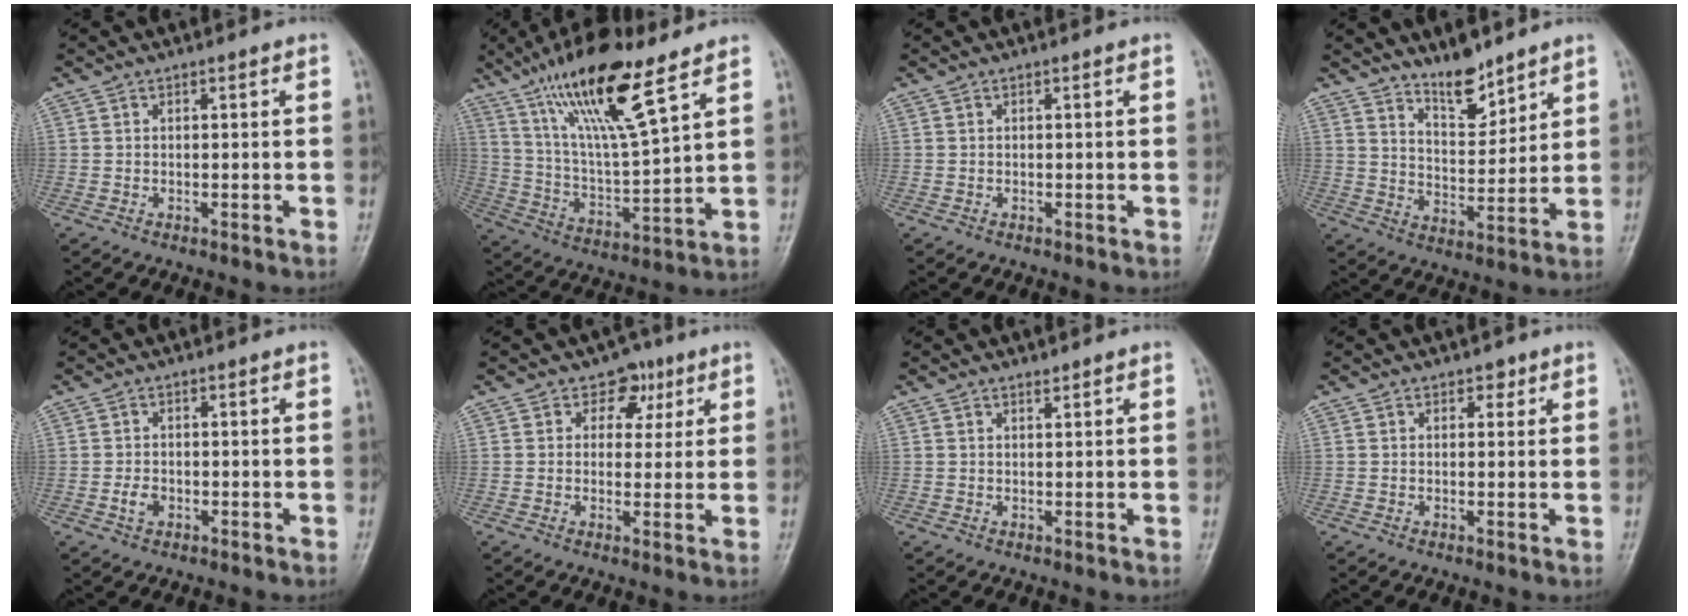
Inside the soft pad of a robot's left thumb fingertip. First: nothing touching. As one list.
[{"total": 18.6, "force": [11.5, 4.1, 14.0], "torque": [-0.239, -0.050, 0.217]}, {"total": 0.0}, {"total": 8.3, "force": [6.8, 2.9, 3.8], "torque": [-0.040, -0.061, 0.124]}, {"total": 2.5, "force": [-0.8, 1.8, 1.5], "torque": [-0.024, 0.006, -0.015]}, {"total": 5.5, "force": [2.5, 4.4, 2.2], "torque": [0.008, -0.003, 0.030]}, {"total": 0.8, "force": [0.7, 0.3, 0.2], "torque": [-0.002, -0.007, 0.012]}, {"total": 1.9, "force": [1.1, 1.4, 0.8], "torque": [0.005, -0.003, 0.009]}]